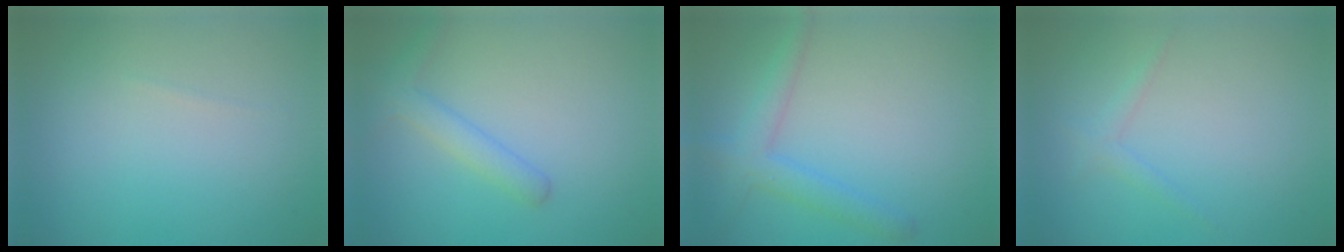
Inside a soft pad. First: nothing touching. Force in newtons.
{"total": 2.4, "press": 2.4, "slide": 0.1}
{"total": 3.1, "press": 3.1, "slide": 0.2}
{"total": 1.1, "press": 1.1, "slide": 0.0}